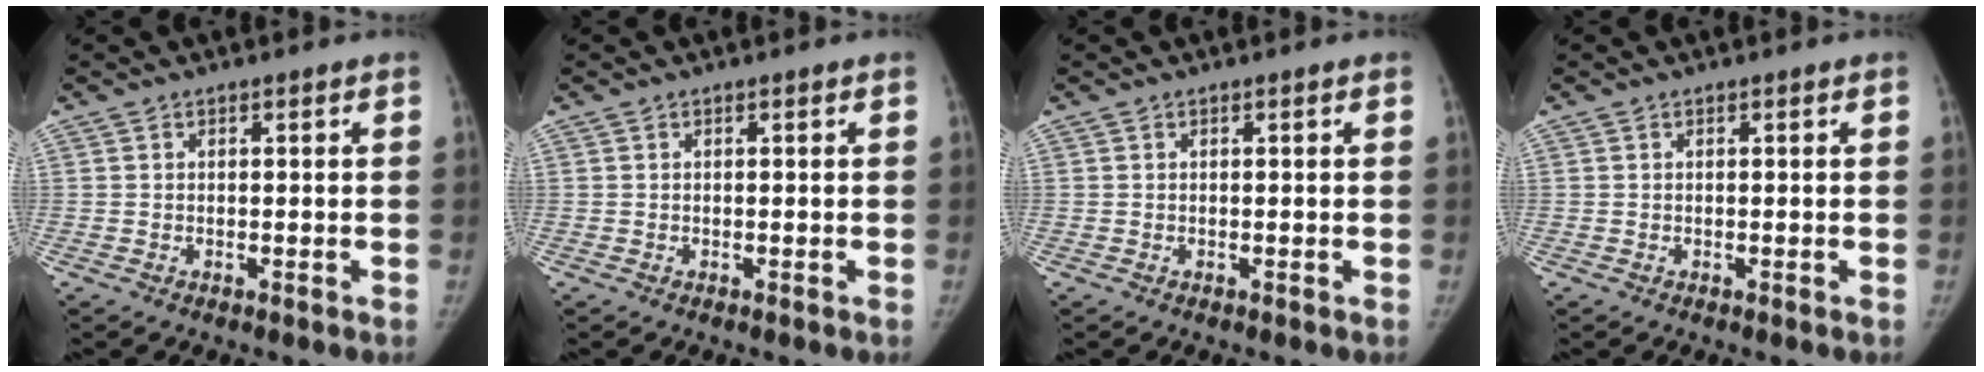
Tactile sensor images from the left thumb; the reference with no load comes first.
{"total": 0.0}
{"total": 0.0}
{"total": 0.0}